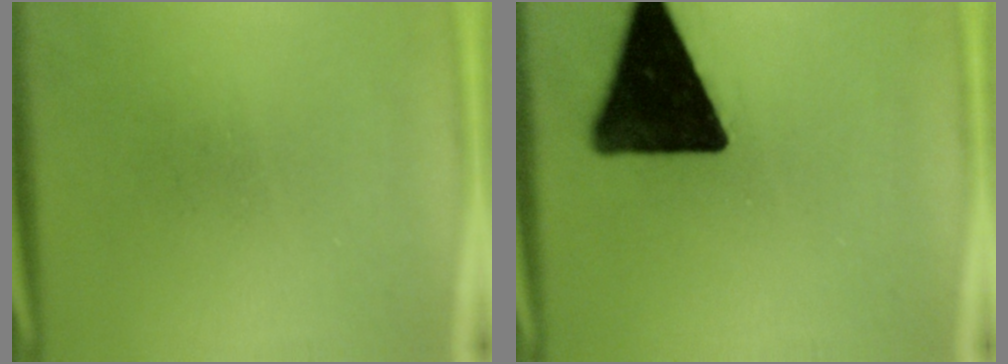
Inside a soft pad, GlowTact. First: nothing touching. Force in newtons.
{"total": 18.1}